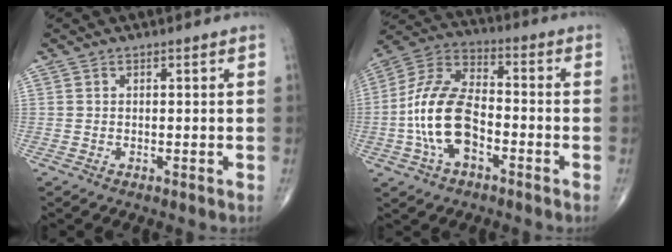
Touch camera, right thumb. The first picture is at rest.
{"total": 14.8, "force": [-3.7, 8.1, 11.9], "torque": [-0.235, 0.040, -0.074]}